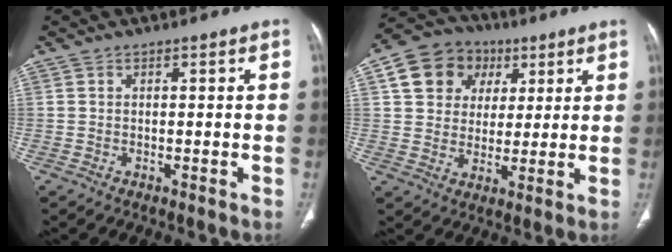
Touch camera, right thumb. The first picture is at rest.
{"total": 12.6, "force": [4.6, 10.6, 5.0], "torque": [-0.061, 0.006, 0.074]}